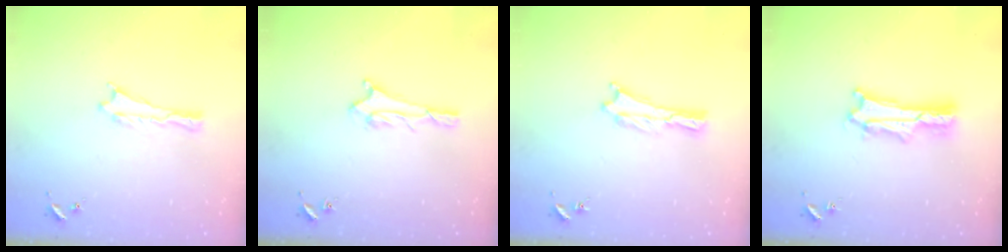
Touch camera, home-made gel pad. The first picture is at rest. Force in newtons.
{"total": 1.6, "press": 1.6, "slide": 0.1}
{"total": 0.0}
{"total": 2.0, "press": 2.0, "slide": 0.3}